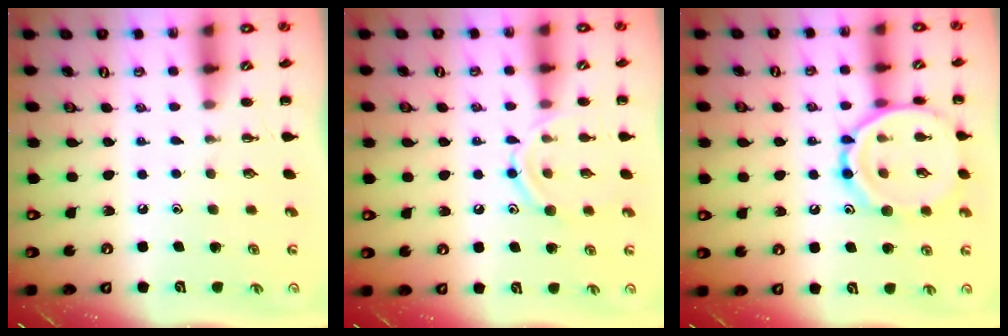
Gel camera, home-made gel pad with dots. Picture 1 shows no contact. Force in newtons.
{"total": 11.6, "press": 11.5, "slide": 1.4}
{"total": 15.1, "press": 15.0, "slide": 0.9}